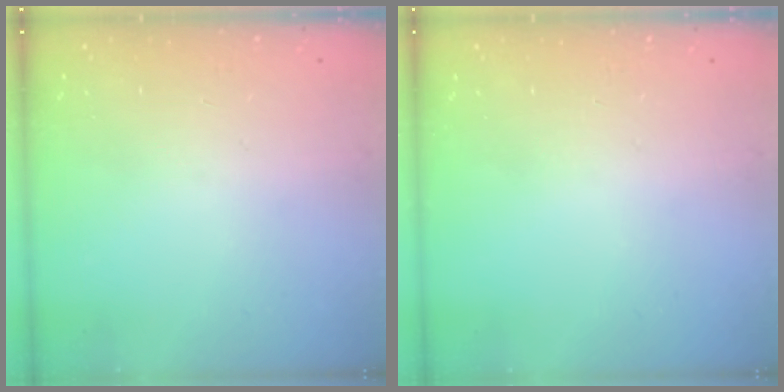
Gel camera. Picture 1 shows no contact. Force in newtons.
{"total": 0.0}